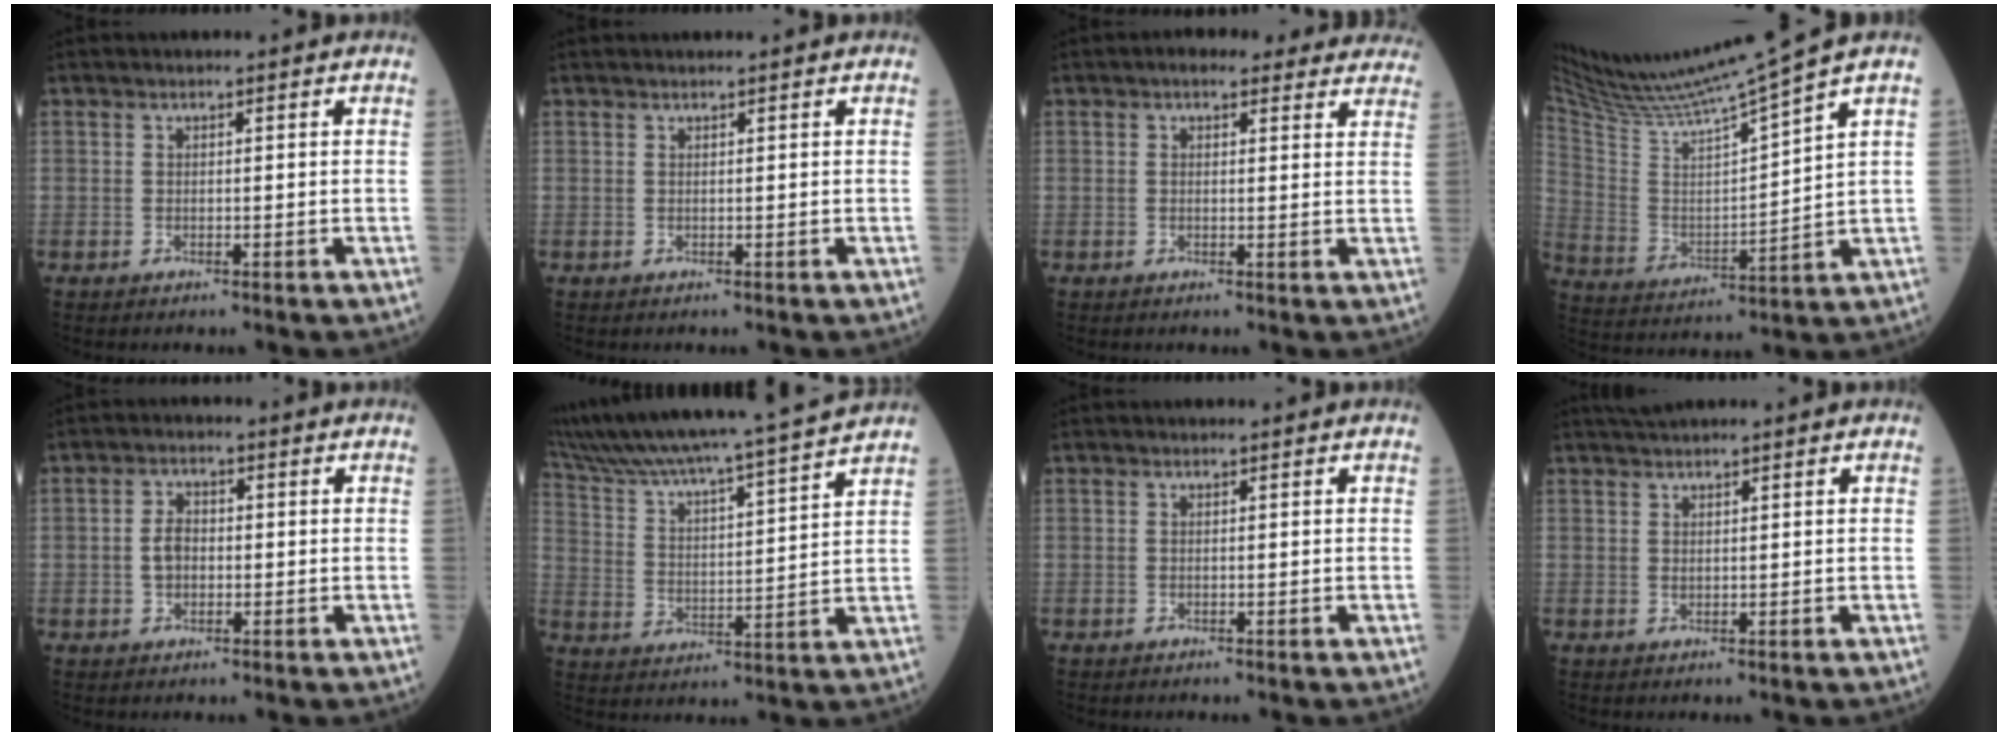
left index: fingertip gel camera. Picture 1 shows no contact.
{"total": 1.2, "force": [1.1, -0.2, 0.5], "torque": [-0.011, 0.014, 0.023]}
{"total": 10.4, "force": [9.1, 3.5, 3.8], "torque": [-0.015, 0.017, 0.087]}
{"total": 16.8, "force": [14.8, -2.4, 7.7], "torque": [-0.144, -0.025, 0.262]}
{"total": 3.3, "force": [-0.3, 2.2, 2.4], "torque": [-0.055, 0.010, -0.009]}
{"total": 20.6, "force": [18.3, -0.7, 9.5], "torque": [-0.176, -0.007, 0.288]}
{"total": 0.0}
{"total": 2.0, "force": [1.8, 0.0, 0.8], "torque": [-0.017, 0.009, 0.036]}